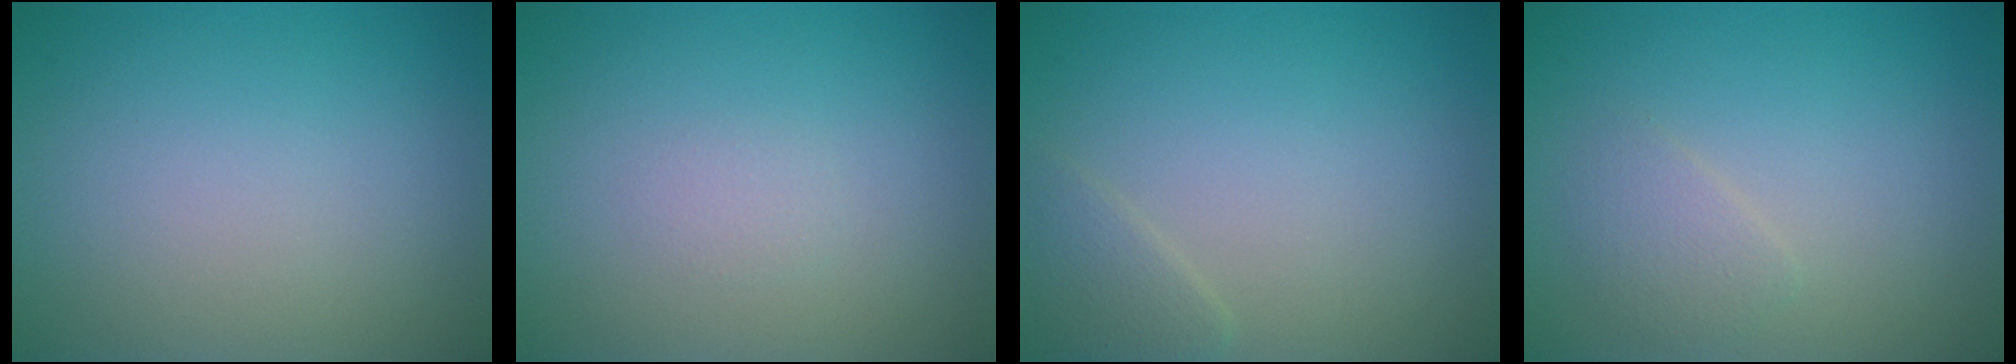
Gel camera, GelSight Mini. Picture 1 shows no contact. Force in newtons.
{"total": 0.6, "press": 0.6, "slide": 0.1}
{"total": 1.4, "press": 1.4, "slide": 0.2}
{"total": 1.5, "press": 1.5, "slide": 0.1}